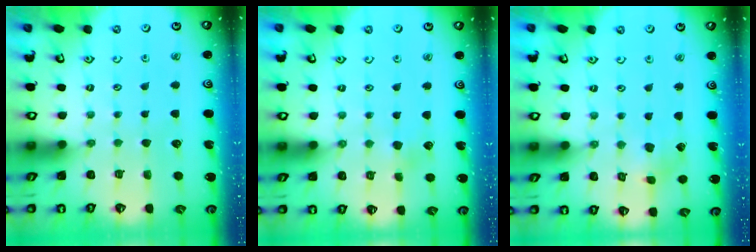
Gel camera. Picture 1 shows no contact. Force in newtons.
{"total": 2.5, "press": 2.5, "slide": 0.2}
{"total": 2.8, "press": 2.8, "slide": 0.4}